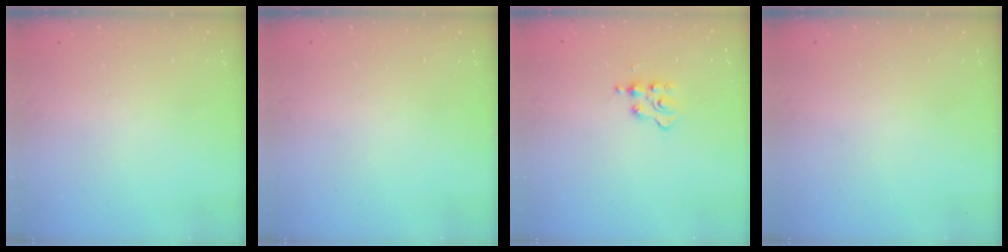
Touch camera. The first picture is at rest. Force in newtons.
{"total": 0.0}
{"total": 2.3, "press": 2.2, "slide": 0.5}
{"total": 0.0}